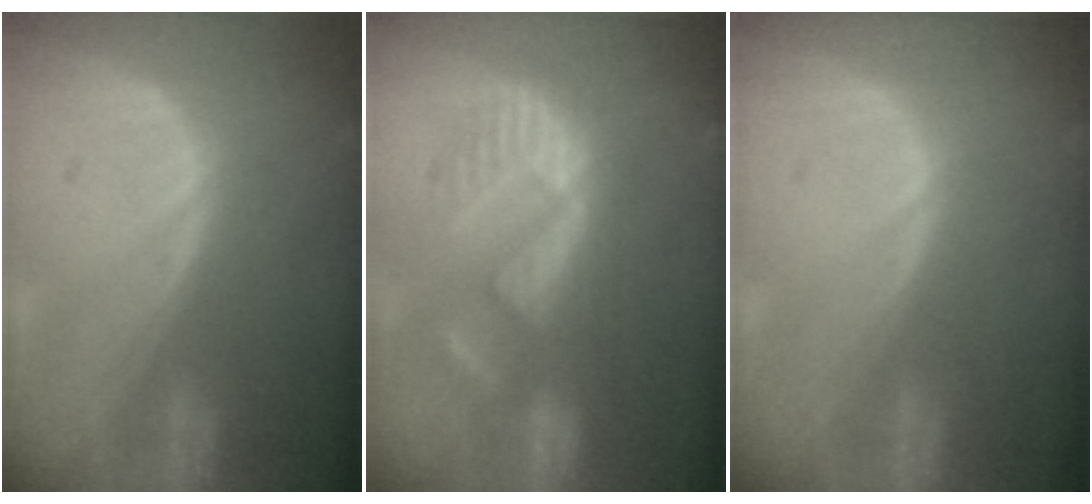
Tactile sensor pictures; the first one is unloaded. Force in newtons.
{"total": 9.1, "press": 9.1, "slide": 1.1}
{"total": 0.0}